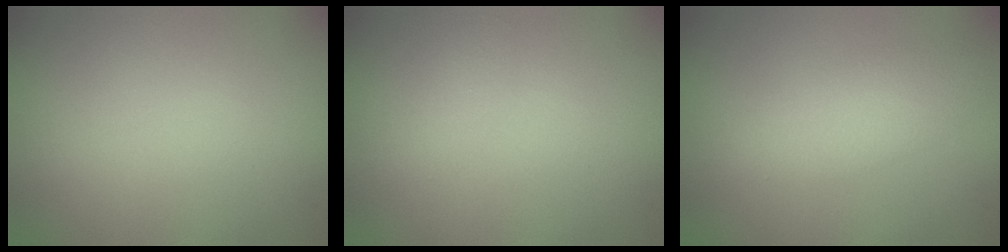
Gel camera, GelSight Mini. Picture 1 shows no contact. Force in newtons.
{"total": 0.8, "press": 0.8, "slide": 0.0}
{"total": 2.7, "press": 2.7, "slide": 0.1}